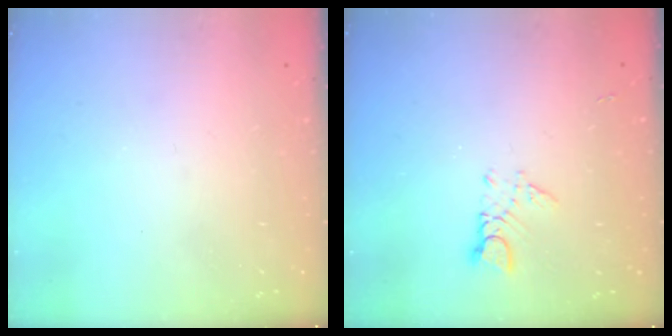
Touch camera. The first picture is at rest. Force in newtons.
{"total": 2.7, "press": 2.6, "slide": 0.3}